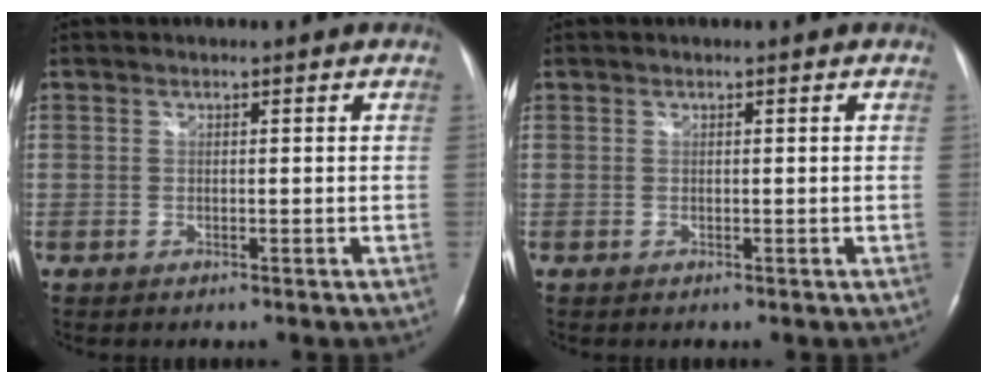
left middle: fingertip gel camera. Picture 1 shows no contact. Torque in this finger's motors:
{"motor_torque": [0.29, -0.18, 0.14, 0.00]}